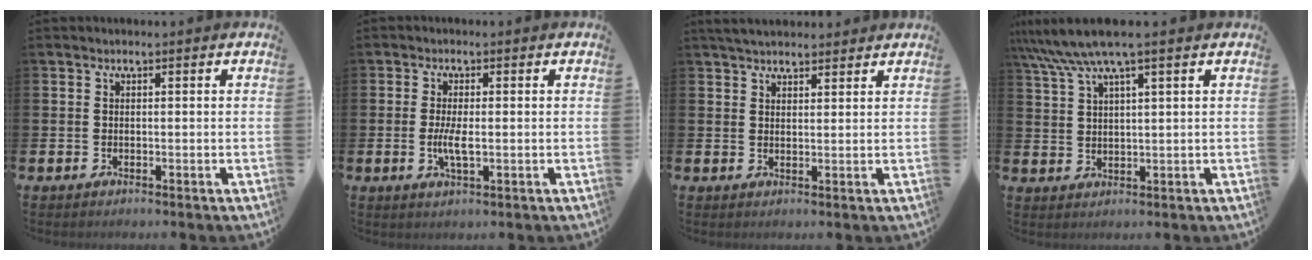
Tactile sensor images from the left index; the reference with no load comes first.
{"total": 3.2, "force": [-0.3, 1.0, 3.0], "torque": [-0.053, -0.001, -0.006]}
{"total": 3.7, "force": [3.4, 0.9, 0.8], "torque": [-0.018, -0.009, 0.064]}
{"total": 6.7, "force": [4.9, 0.6, 4.4], "torque": [-0.097, -0.008, 0.087]}